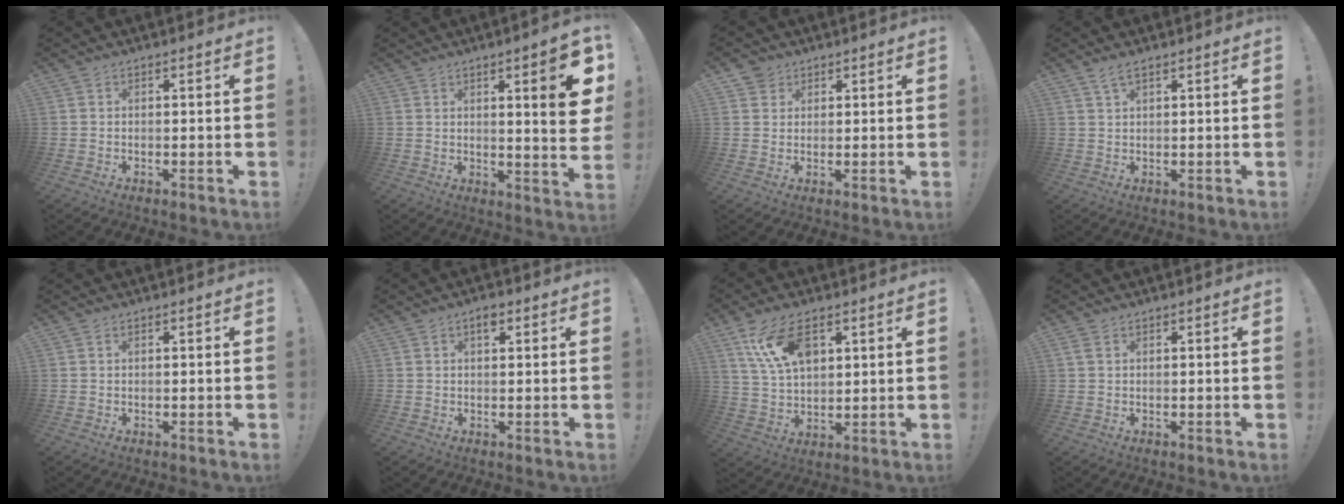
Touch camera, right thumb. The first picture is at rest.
{"total": 11.0, "force": [3.5, 1.3, 10.4], "torque": [-0.127, -0.030, 0.046]}
{"total": 3.2, "force": [2.2, 2.4, 0.3], "torque": [0.000, -0.011, 0.039]}
{"total": 2.9, "force": [2.0, 0.6, 2.0], "torque": [-0.034, -0.009, 0.035]}
{"total": 0.0}
{"total": 2.7, "force": [1.5, 1.4, 1.9], "torque": [-0.017, -0.006, 0.020]}
{"total": 13.3, "force": [6.4, 7.0, 9.3], "torque": [-0.168, -0.012, 0.121]}
{"total": 1.5, "force": [0.9, 0.7, 0.9], "torque": [-0.021, 0.003, 0.017]}